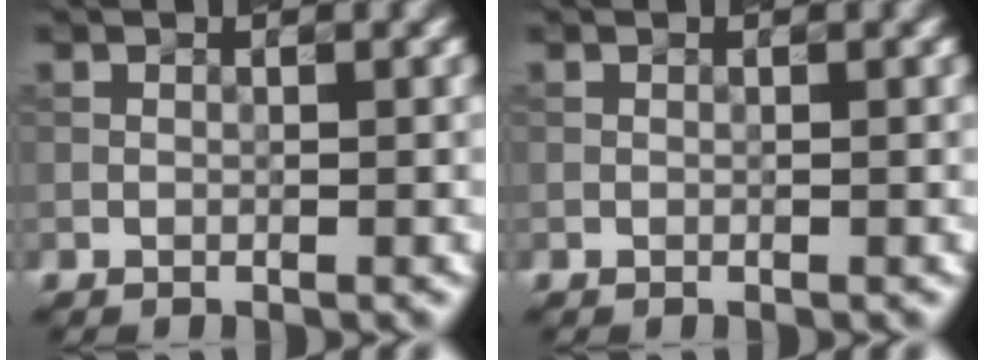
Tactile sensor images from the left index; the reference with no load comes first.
{"total": 0.0}